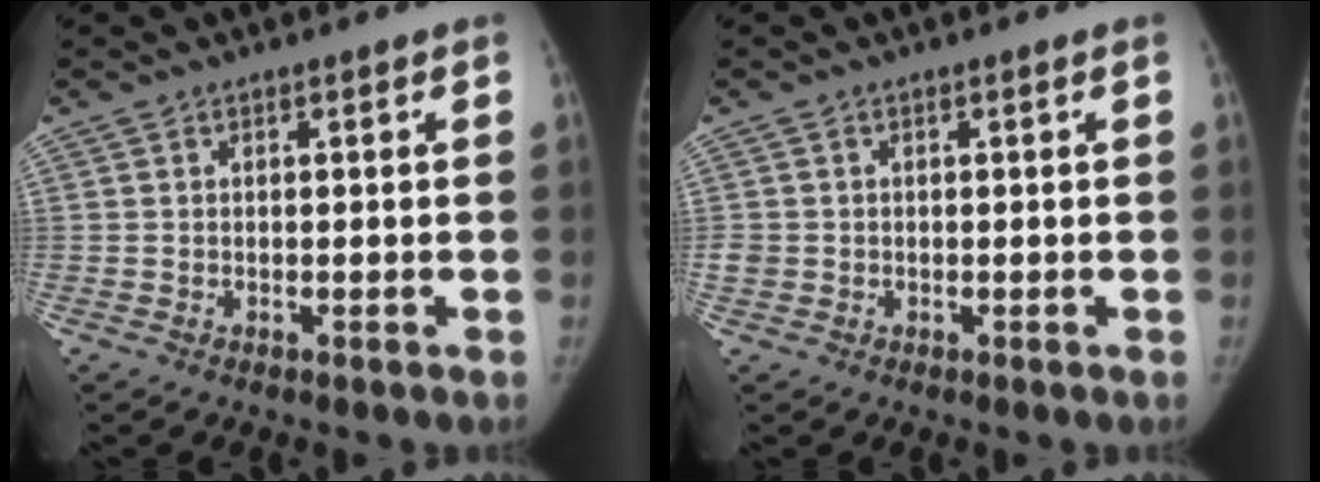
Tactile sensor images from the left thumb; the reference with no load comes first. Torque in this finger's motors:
{"motor_torque": [0.13, 0.12, 0.36, -0.15, 0.07]}